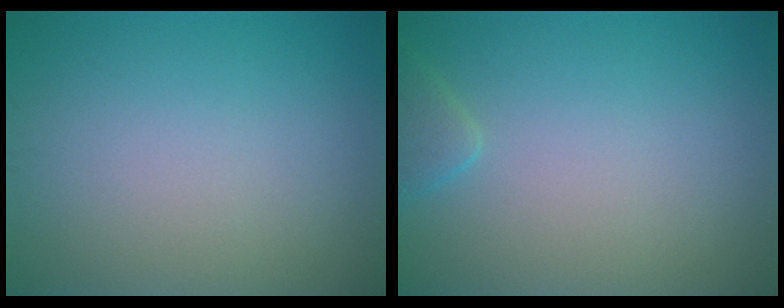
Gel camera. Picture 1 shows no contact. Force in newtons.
{"total": 1.4, "press": 1.4, "slide": 0.2}